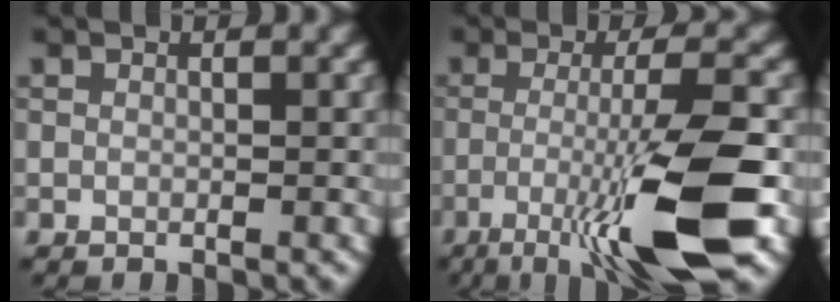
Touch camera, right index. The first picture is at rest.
{"total": 9.6, "force": [-3.7, 1.1, 8.8], "torque": [-0.134, 0.004, -0.072]}